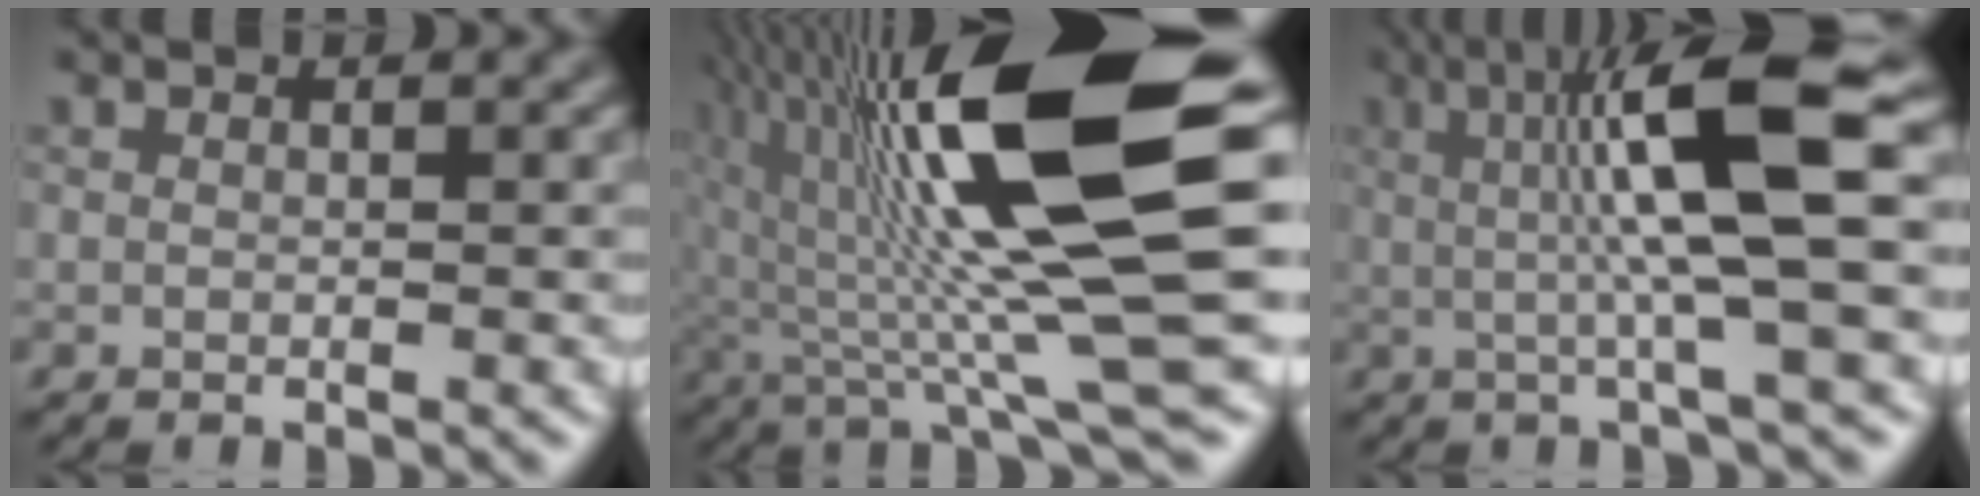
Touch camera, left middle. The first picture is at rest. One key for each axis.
{"total": 15.8, "fx": 2.1, "fy": 2.8, "fz": 15.4, "tx": -0.252, "ty": 0.006, "tz": 0.038}
{"total": 8.9, "fx": 1.0, "fy": 1.3, "fz": 8.8, "tx": -0.138, "ty": 0.007, "tz": 0.025}